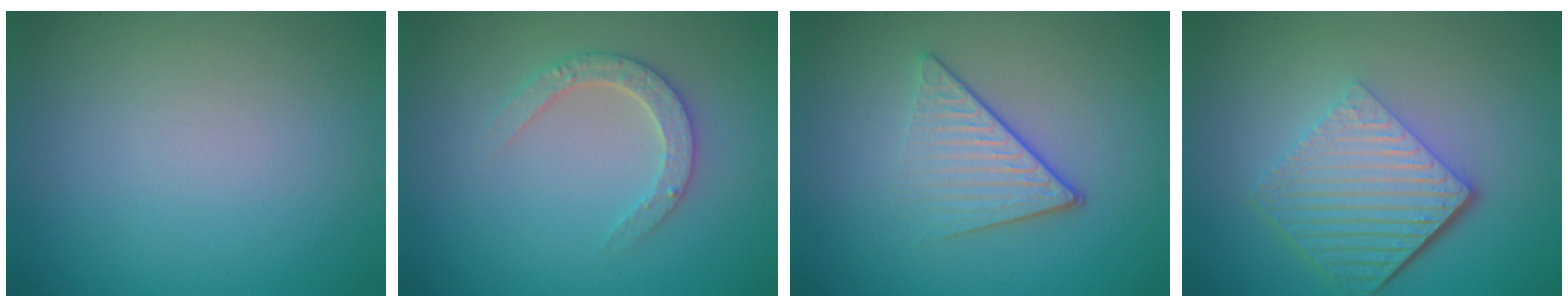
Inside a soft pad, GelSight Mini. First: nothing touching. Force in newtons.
{"total": 2.7, "press": 2.6, "slide": 0.5}
{"total": 4.1, "press": 2.8, "slide": 3.1}
{"total": 6.5, "press": 4.3, "slide": 4.9}